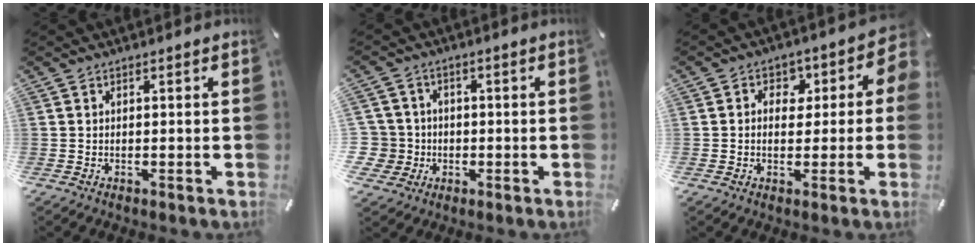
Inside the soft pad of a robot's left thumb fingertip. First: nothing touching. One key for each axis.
{"total": 6.8, "fx": -0.3, "fy": 6.8, "fz": 0.9, "tx": -0.042, "ty": 0.011, "tz": -0.003}
{"total": 7.1, "fx": 0.5, "fy": 5.6, "fz": 4.4, "tx": -0.052, "ty": 0.000, "tz": 0.000}